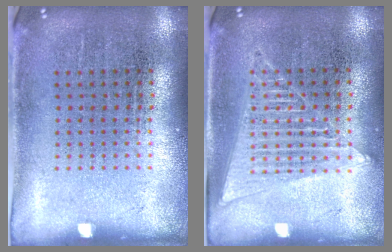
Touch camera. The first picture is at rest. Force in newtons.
{"total": 1.4, "press": 1.4, "slide": 0.3}